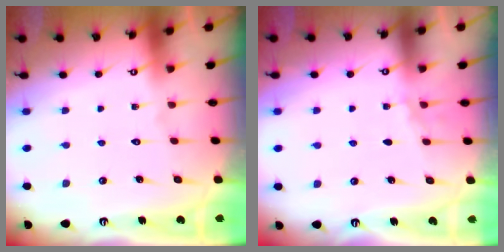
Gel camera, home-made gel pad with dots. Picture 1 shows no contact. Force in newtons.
{"total": 2.2, "press": 1.9, "slide": 1.1}